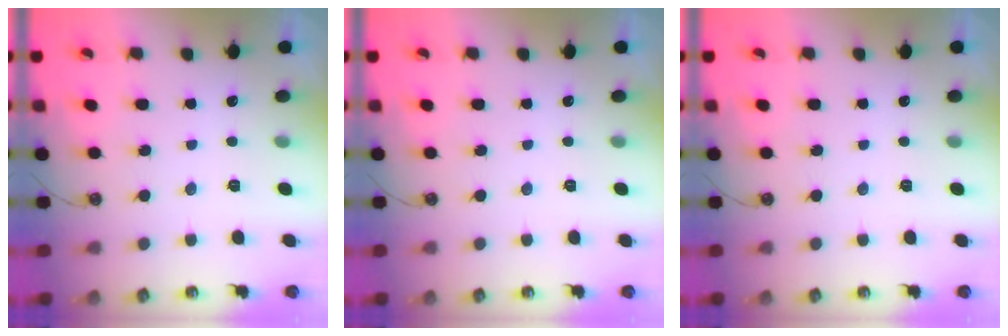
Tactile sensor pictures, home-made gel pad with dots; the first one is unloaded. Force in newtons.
{"total": 0.0}
{"total": 0.0}